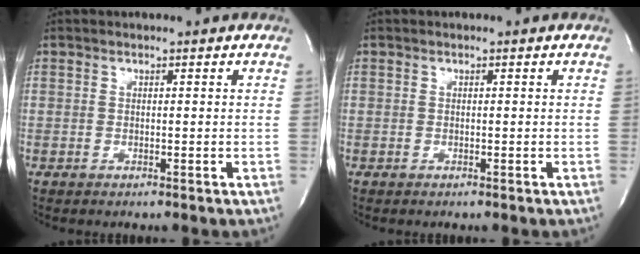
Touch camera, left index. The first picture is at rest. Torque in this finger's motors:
{"motor_torque": [0.00, 0.00, 0.00, 0.00]}